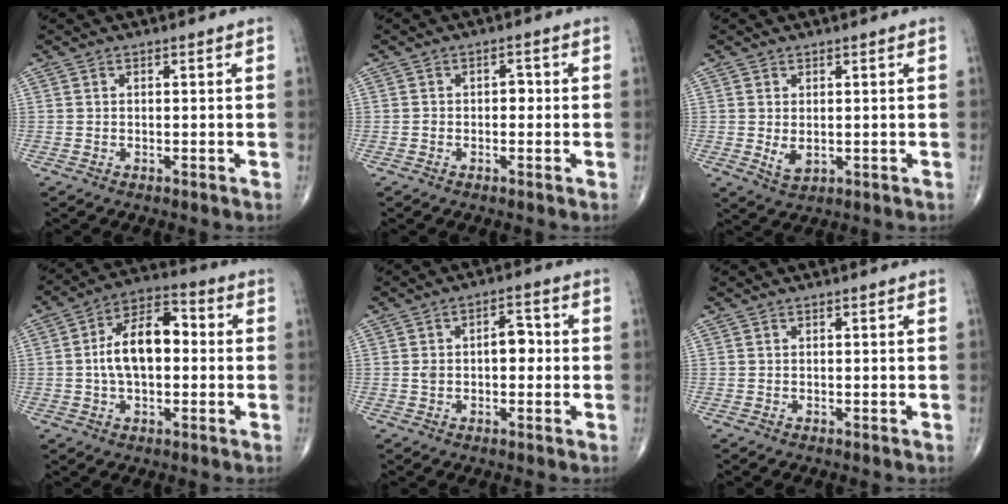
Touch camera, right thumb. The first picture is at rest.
{"total": 1.8, "force": [-0.2, 1.3, 1.3], "torque": [-0.006, 0.008, -0.008]}
{"total": 3.0, "force": [0.0, 1.8, 2.3], "torque": [-0.037, -0.007, 0.008]}
{"total": 12.7, "force": [0.2, 7.2, 10.4], "torque": [-0.171, 0.031, -0.006]}
{"total": 5.9, "force": [0.1, 3.5, 4.7], "torque": [-0.067, 0.021, -0.001]}
{"total": 0.0}